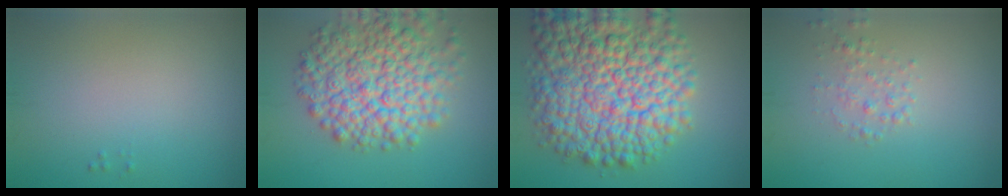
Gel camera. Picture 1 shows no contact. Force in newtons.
{"total": 9.0, "press": 9.0, "slide": 0.4}
{"total": 13.0, "press": 13.0, "slide": 0.5}
{"total": 1.4, "press": 1.4, "slide": 0.0}